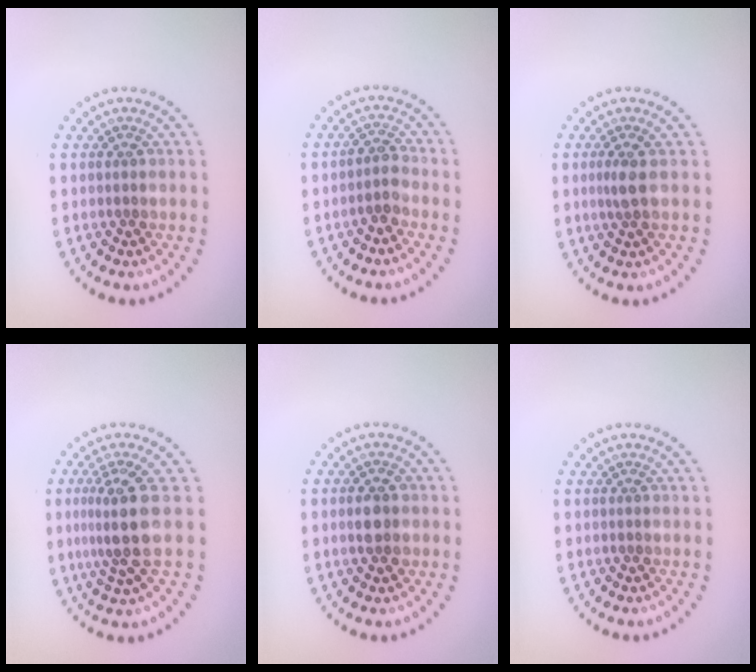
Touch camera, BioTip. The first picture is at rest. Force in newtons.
{"total": 1.7, "press": 1.4, "slide": 0.9}
{"total": 1.5, "press": 1.1, "slide": 1.0}
{"total": 4.0, "press": 3.3, "slide": 2.2}
{"total": 2.5, "press": 2.5, "slide": 0.2}
{"total": 0.0}